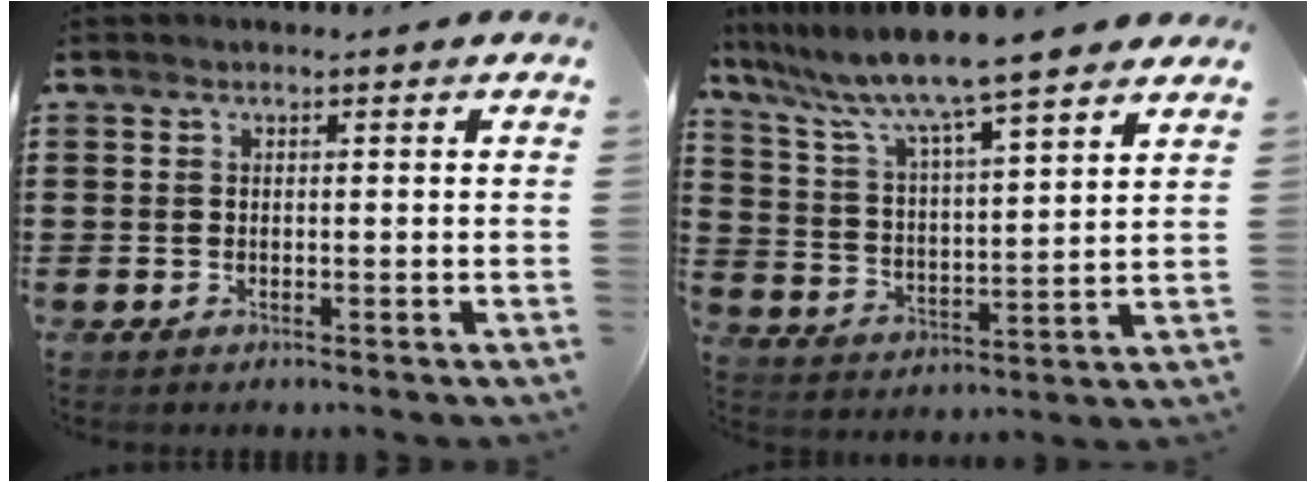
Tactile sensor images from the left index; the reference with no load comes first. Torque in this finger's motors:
{"motor_torque": [1.56, -0.58, 0.58, 0.21]}